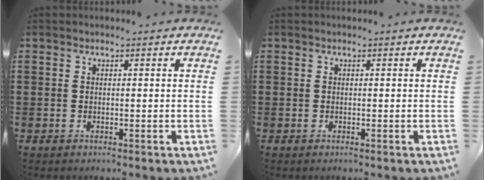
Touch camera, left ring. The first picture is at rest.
{"total": 0.0}